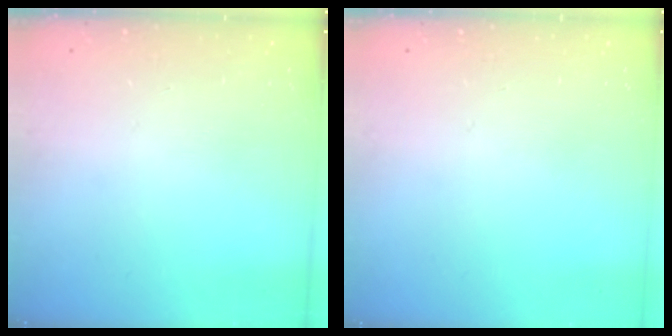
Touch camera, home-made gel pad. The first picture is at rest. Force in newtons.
{"total": 0.0}